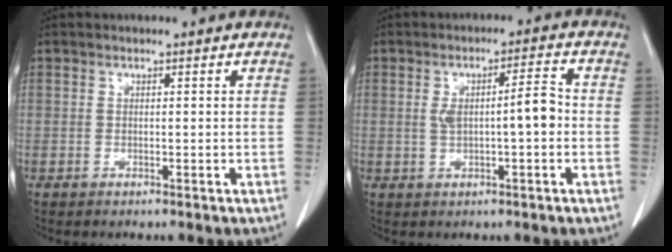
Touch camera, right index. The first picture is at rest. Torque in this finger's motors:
{"motor_torque": [0.19, 0.05, 0.10, 0.05]}